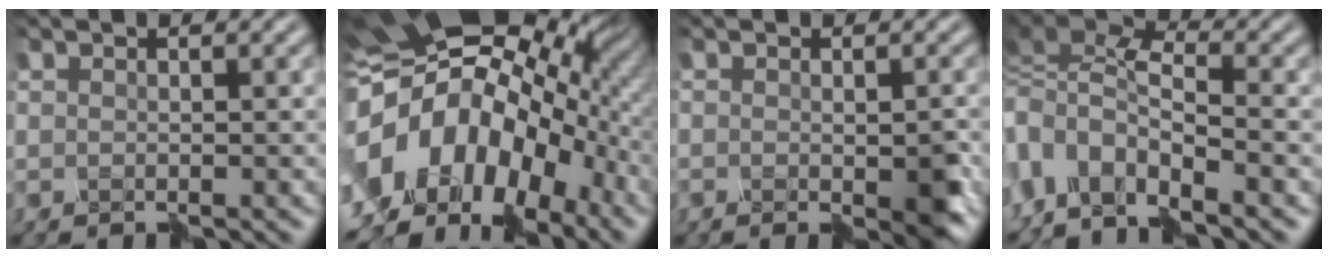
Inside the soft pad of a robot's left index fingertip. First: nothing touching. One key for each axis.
{"total": 16.3, "fx": -3.4, "fy": 11.9, "fz": 10.6, "tx": -0.198, "ty": 0.013, "tz": -0.066}
{"total": 2.8, "fx": -1.3, "fy": 0.6, "fz": 2.3, "tx": -0.037, "ty": -0.011, "tz": -0.018}
{"total": 6.0, "fx": -3.6, "fy": 2.9, "fz": 3.8, "tx": -0.096, "ty": 0.001, "tz": -0.077}